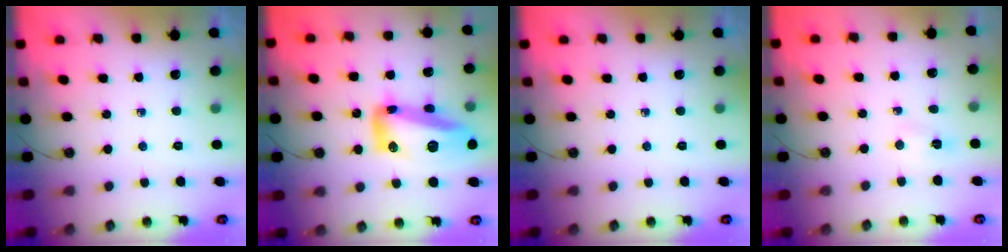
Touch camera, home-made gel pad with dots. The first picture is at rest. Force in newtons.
{"total": 18.3, "press": 18.3, "slide": 1.5}
{"total": 0.0}
{"total": 2.9, "press": 2.9, "slide": 0.4}